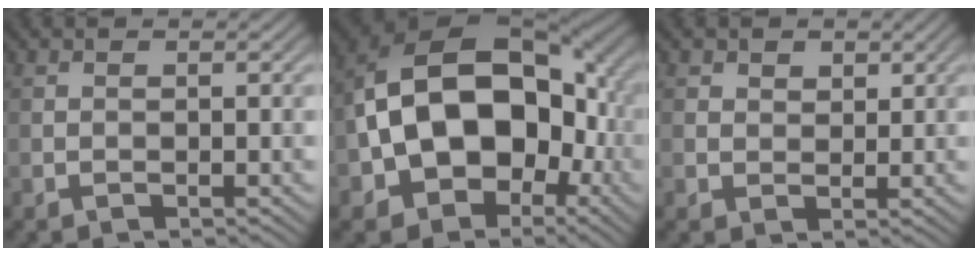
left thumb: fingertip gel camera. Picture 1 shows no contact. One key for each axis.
{"total": 18.1, "fx": -2.4, "fy": 12.3, "fz": 13.0, "tx": -0.213, "ty": -0.009, "tz": -0.043}
{"total": 2.8, "fx": 1.4, "fy": 2.3, "fz": 0.8, "tx": -0.024, "ty": -0.008, "tz": 0.024}